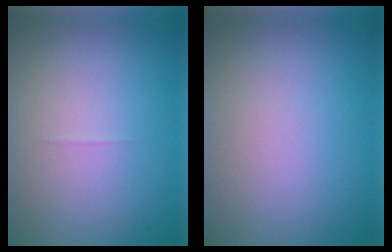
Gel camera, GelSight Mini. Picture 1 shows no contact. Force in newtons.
{"total": 0.0}